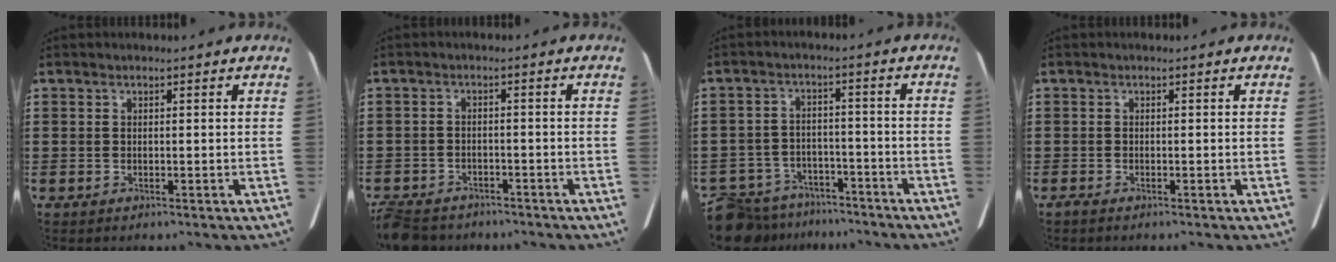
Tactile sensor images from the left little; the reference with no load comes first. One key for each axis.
{"total": 3.0, "fx": -2.9, "fy": 0.5, "fz": 0.4, "tx": -0.025, "ty": -0.003, "tz": -0.067}
{"total": 6.1, "fx": -5.8, "fy": 1.7, "fz": 0.7, "tx": -0.037, "ty": 0.012, "tz": -0.123}
{"total": 0.6, "fx": -0.6, "fy": 0.0, "fz": 0.2, "tx": -0.005, "ty": -0.004, "tz": -0.010}